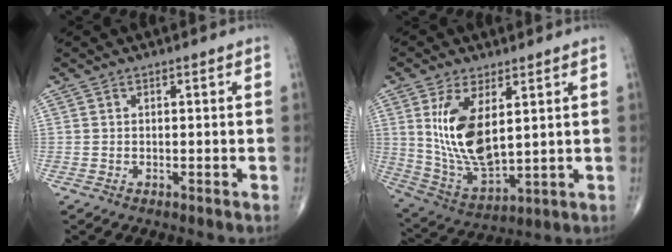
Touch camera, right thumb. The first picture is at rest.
{"total": 14.3, "force": [3.7, 6.7, 12.1], "torque": [-0.228, -0.024, 0.091]}